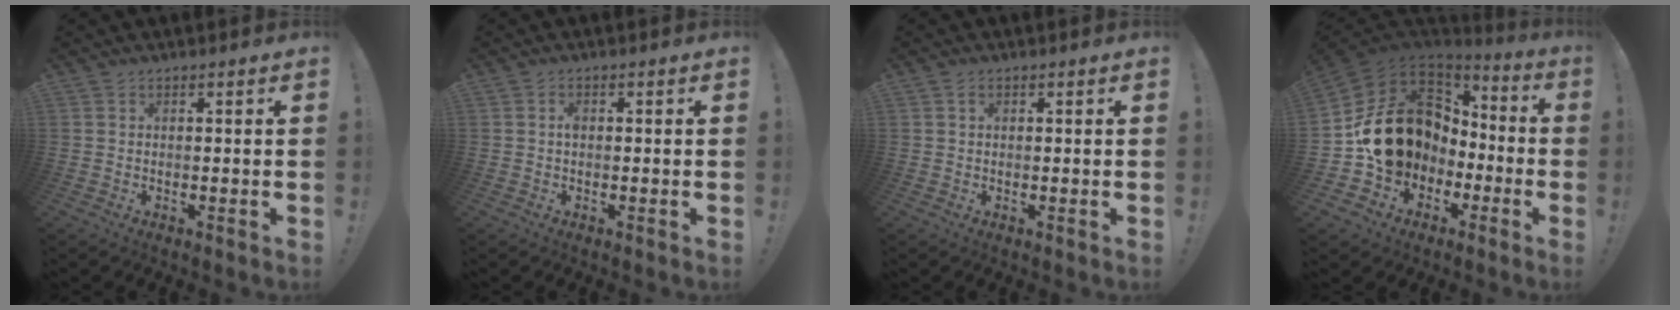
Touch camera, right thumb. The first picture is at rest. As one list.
[{"total": 1.1, "force": [-0.1, 0.6, 0.9], "torque": [-0.010, 0.000, -0.004]}, {"total": 0.9, "force": [0.4, 0.8, 0.1], "torque": [0.005, 0.000, 0.005]}, {"total": 16.7, "force": [0.3, 14.2, 8.8], "torque": [-0.123, -0.004, 0.038]}]